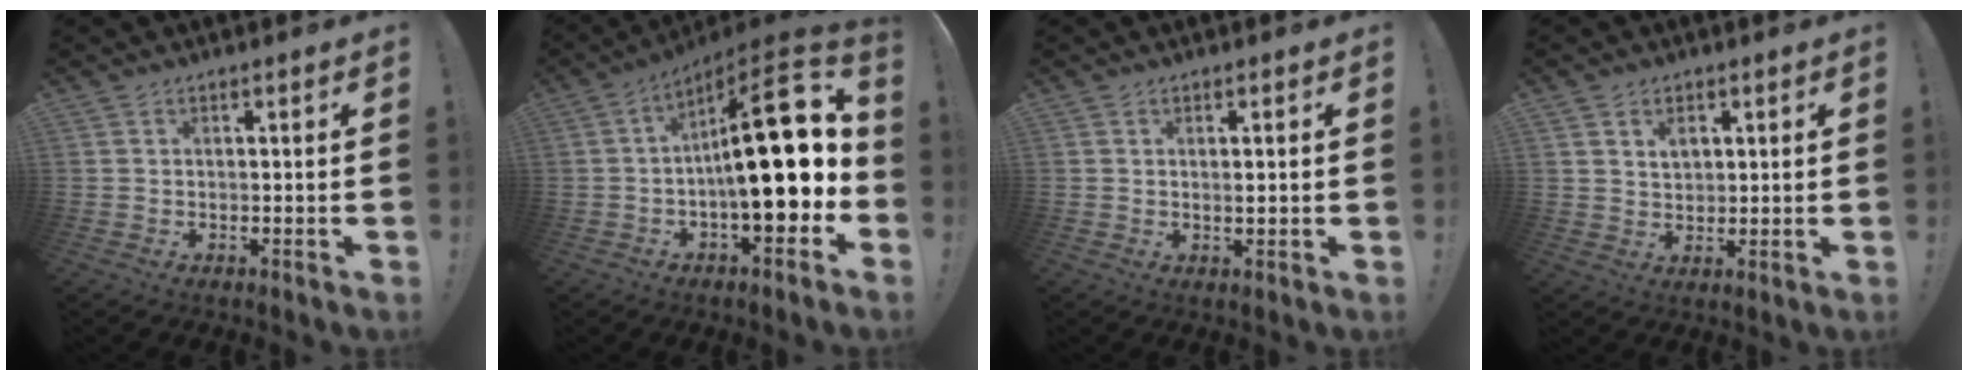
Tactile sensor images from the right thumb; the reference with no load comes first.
{"total": 24.0, "force": [0.5, 7.7, 22.7], "torque": [-0.338, -0.003, 0.005]}
{"total": 1.6, "force": [0.4, 0.1, 1.5], "torque": [-0.015, -0.007, 0.002]}
{"total": 4.0, "force": [1.8, 3.2, 1.5], "torque": [-0.011, -0.014, 0.029]}